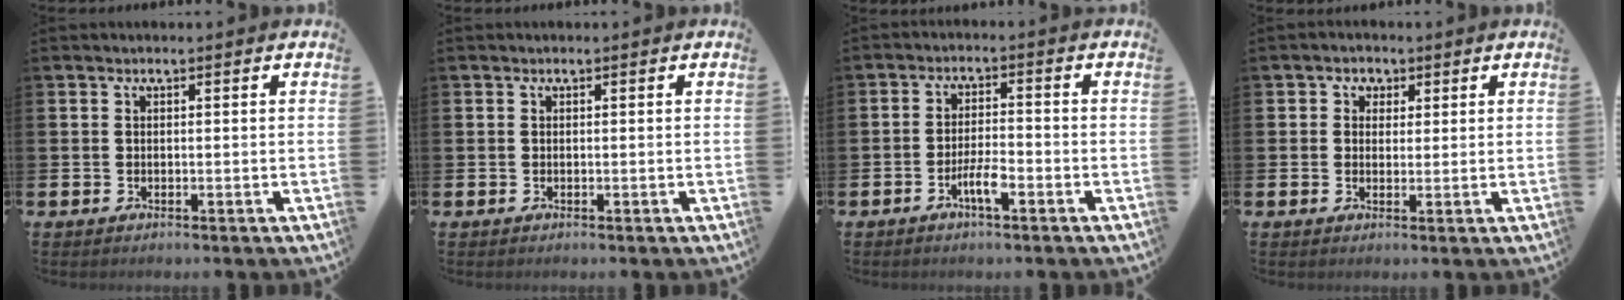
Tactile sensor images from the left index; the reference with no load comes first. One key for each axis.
{"total": 0.0}
{"total": 3.7, "fx": -1.9, "fy": 0.9, "fz": 3.0, "tx": -0.059, "ty": 0.004, "tz": -0.036}
{"total": 2.3, "fx": 1.0, "fy": 2.0, "fz": 0.1, "tx": 0.005, "ty": 0.007, "tz": 0.012}